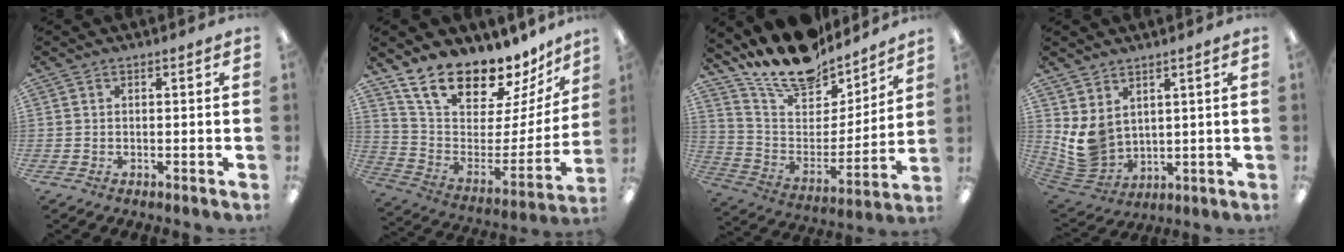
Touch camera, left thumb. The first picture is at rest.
{"total": 18.7, "force": [15.9, 6.7, 7.1], "torque": [-0.130, -0.129, 0.285]}
{"total": 16.7, "force": [14.5, 6.2, 5.5], "torque": [-0.121, -0.111, 0.258]}
{"total": 8.5, "force": [3.3, 6.4, 4.5], "torque": [-0.120, -0.025, 0.068]}